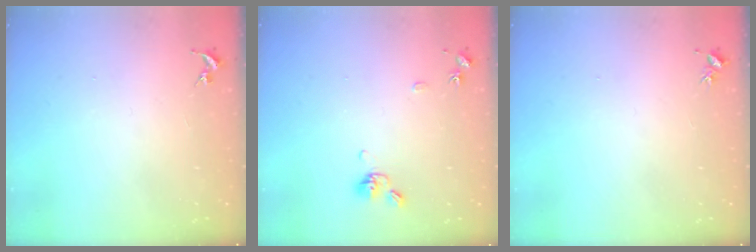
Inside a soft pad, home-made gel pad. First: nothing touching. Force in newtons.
{"total": 8.5, "press": 8.3, "slide": 2.0}
{"total": 3.1, "press": 3.1, "slide": 0.2}